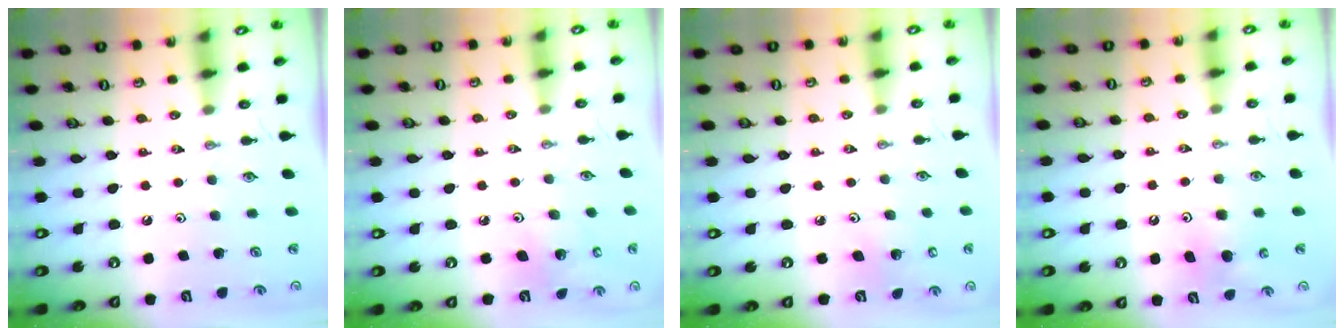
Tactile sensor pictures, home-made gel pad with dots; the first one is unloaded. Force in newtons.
{"total": 4.1, "press": 4.1, "slide": 0.3}
{"total": 4.2, "press": 4.2, "slide": 0.2}
{"total": 6.1, "press": 6.1, "slide": 0.5}